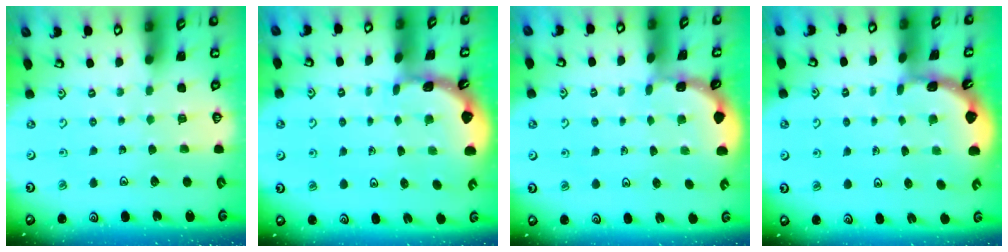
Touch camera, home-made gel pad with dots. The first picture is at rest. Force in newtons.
{"total": 1.7, "press": 1.7, "slide": 0.1}
{"total": 1.3, "press": 1.3, "slide": 0.1}
{"total": 1.6, "press": 1.6, "slide": 0.1}